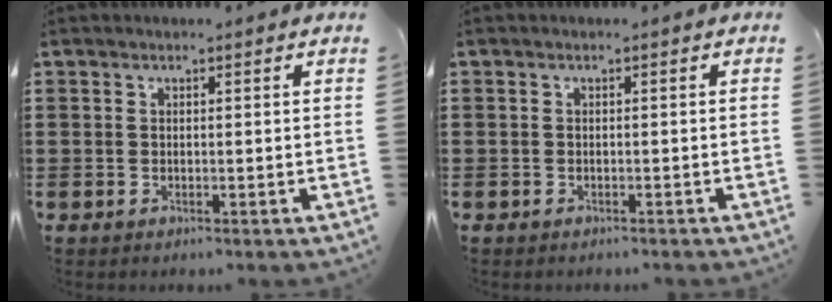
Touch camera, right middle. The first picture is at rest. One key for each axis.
{"total": 0.5, "fx": -0.5, "fy": 0.1, "fz": 0.1, "tx": -0.002, "ty": -0.001, "tz": -0.010}